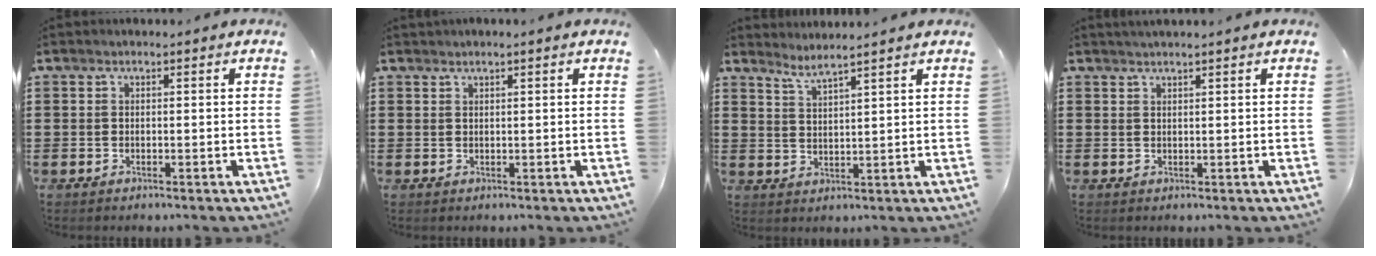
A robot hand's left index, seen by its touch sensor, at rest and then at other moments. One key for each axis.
{"total": 0.7, "fx": 0.3, "fy": -0.2, "fz": 0.6, "tx": -0.010, "ty": -0.002, "tz": 0.006}
{"total": 3.1, "fx": 2.8, "fy": -0.8, "fz": 1.0, "tx": -0.029, "ty": -0.014, "tz": 0.051}
{"total": 1.0, "fx": 0.8, "fy": -0.3, "fz": 0.6, "tx": -0.010, "ty": -0.001, "tz": 0.015}